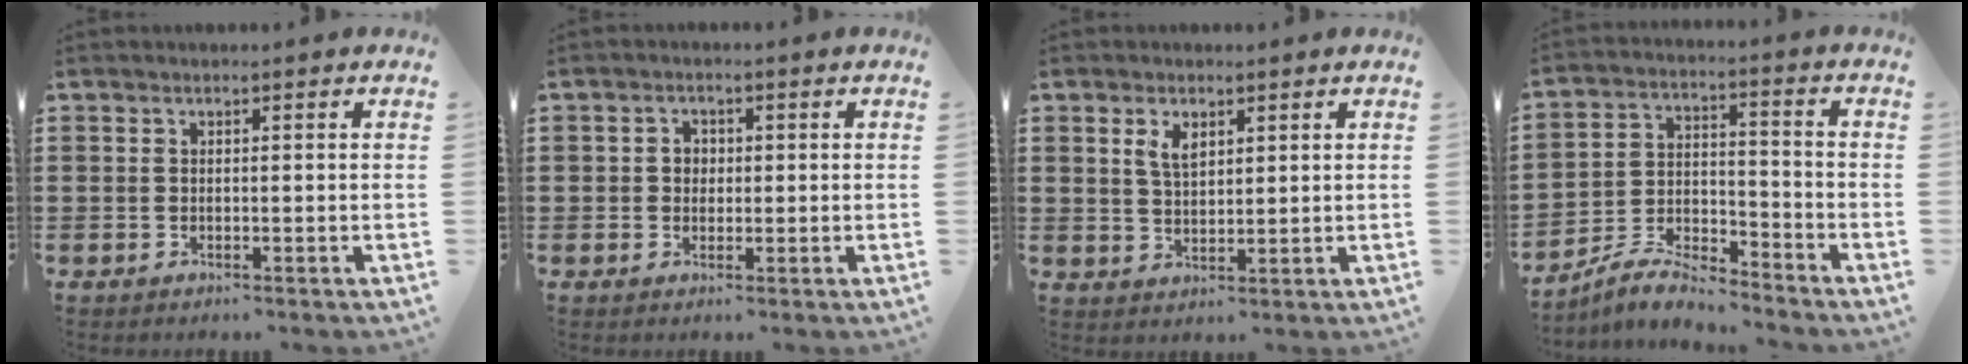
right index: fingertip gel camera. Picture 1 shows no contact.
{"total": 2.0, "force": [0.0, 1.8, 0.9], "torque": [-0.022, 0.010, -0.002]}
{"total": 3.2, "force": [1.7, 1.6, 2.2], "torque": [-0.048, 0.005, 0.031]}
{"total": 6.1, "force": [-5.7, 1.2, 1.8], "torque": [-0.042, 0.007, -0.111]}